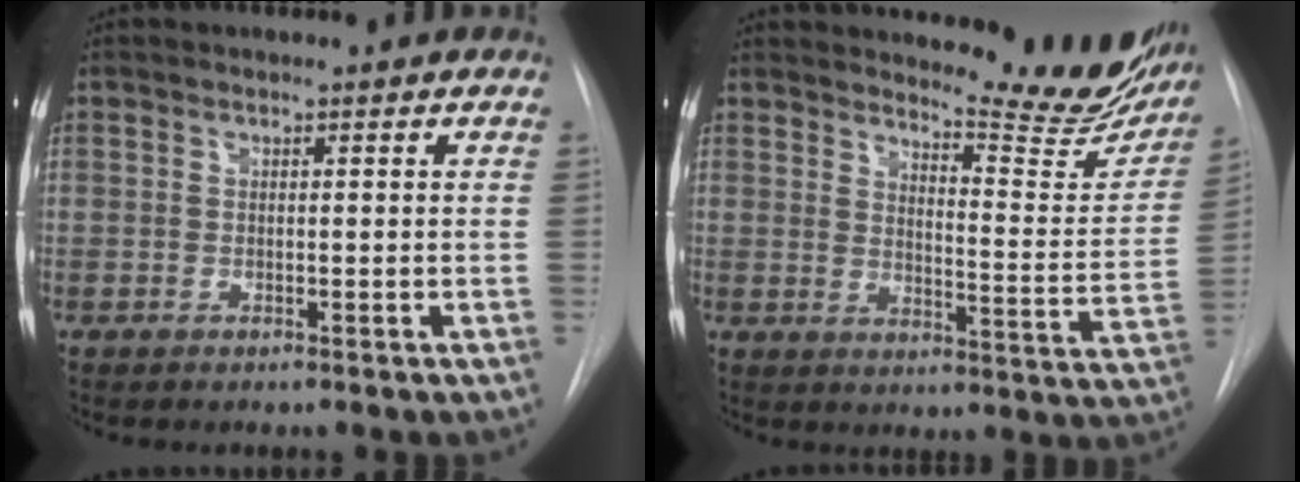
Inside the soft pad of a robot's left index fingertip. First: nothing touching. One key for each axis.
{"total": 15.5, "fx": 14.5, "fy": 2.0, "fz": 4.9, "tx": -0.055, "ty": -0.083, "tz": 0.165}